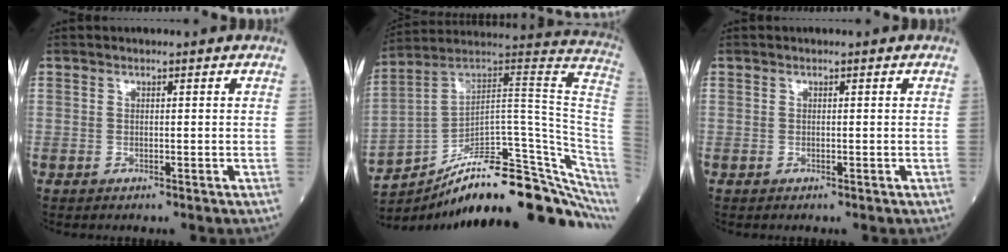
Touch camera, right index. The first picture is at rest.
{"total": 24.9, "force": [-16.9, 4.3, 17.9], "torque": [-0.140, 0.069, -0.247]}
{"total": 0.0}